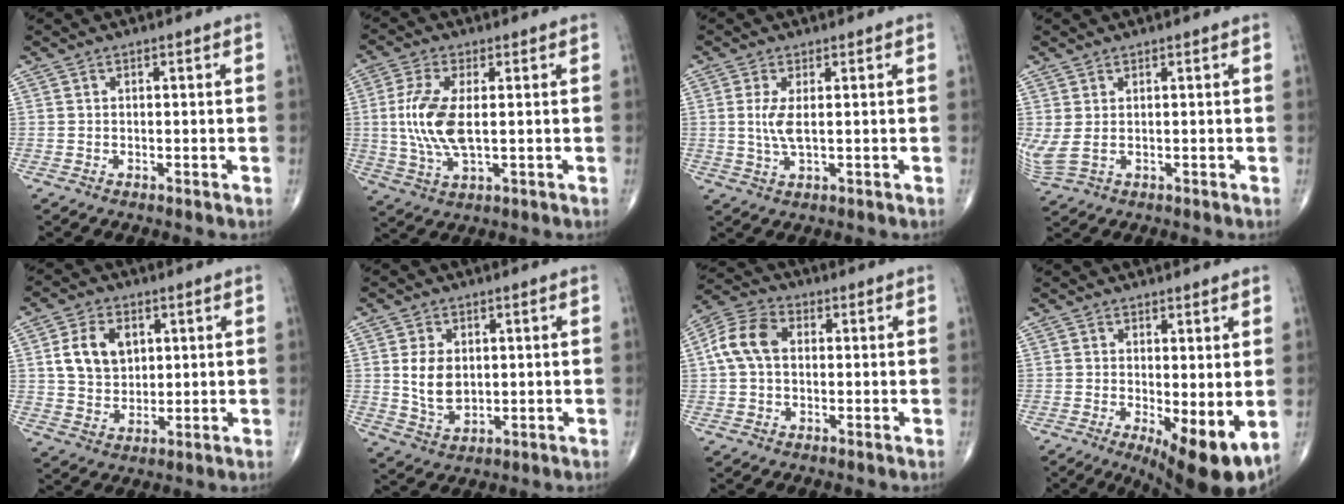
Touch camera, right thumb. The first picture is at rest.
{"total": 10.3, "force": [0.5, 4.2, 9.4], "torque": [-0.216, -0.007, 0.014]}
{"total": 4.2, "force": [0.5, 1.2, 3.9], "torque": [-0.096, -0.008, 0.013]}
{"total": 4.2, "force": [0.3, 2.0, 3.6], "torque": [-0.104, 0.004, 0.017]}
{"total": 9.2, "force": [2.6, 6.7, 5.8], "torque": [-0.085, -0.008, 0.051]}
{"total": 7.1, "force": [0.9, 4.8, 5.1], "torque": [-0.082, -0.012, 0.027]}
{"total": 8.5, "force": [0.9, 5.9, 6.0], "torque": [-0.124, 0.027, 0.009]}
{"total": 9.7, "force": [-1.9, 3.1, 9.0], "torque": [-0.129, -0.024, -0.019]}